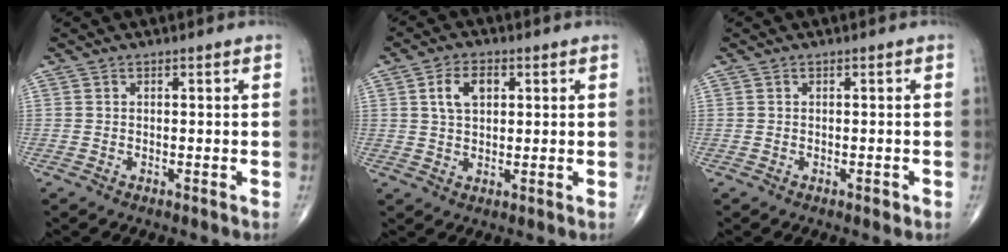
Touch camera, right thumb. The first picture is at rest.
{"total": 5.7, "force": [1.7, 3.5, 4.2], "torque": [-0.070, 0.004, 0.030]}
{"total": 0.8, "force": [-0.4, 0.4, 0.6], "torque": [-0.006, 0.000, -0.005]}